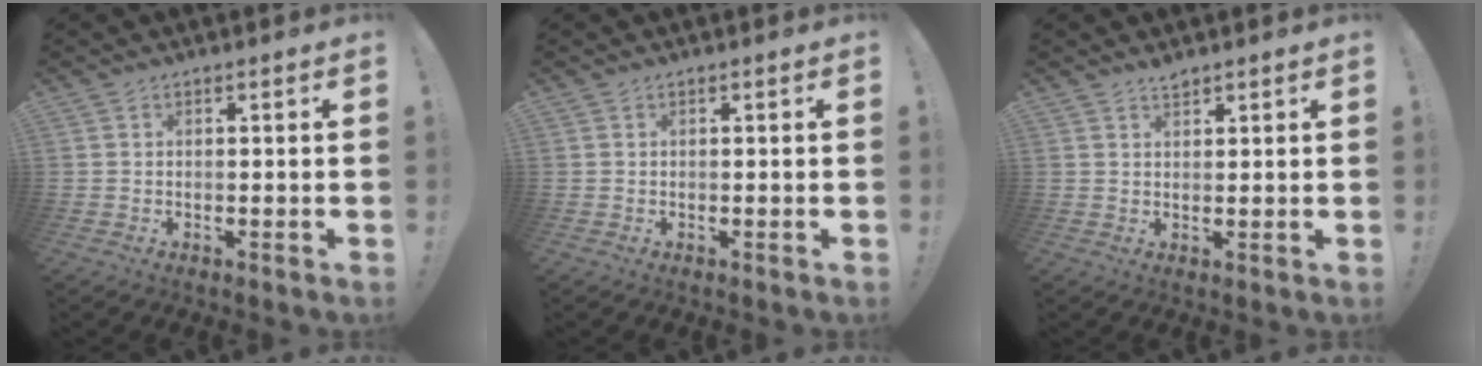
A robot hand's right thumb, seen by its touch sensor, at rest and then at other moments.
{"total": 0.0}
{"total": 1.7, "force": [1.6, 0.3, 0.4], "torque": [-0.001, -0.011, 0.028]}